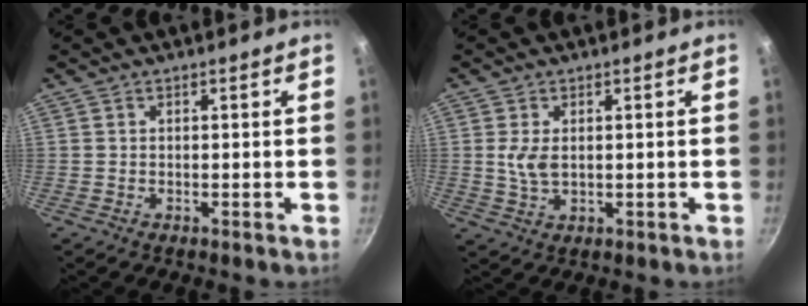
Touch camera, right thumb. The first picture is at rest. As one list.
[{"total": 4.1, "force": [0.5, 2.4, 3.3], "torque": [-0.066, -0.006, 0.013]}]